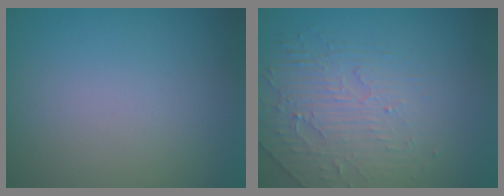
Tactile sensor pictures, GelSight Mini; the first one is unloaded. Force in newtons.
{"total": 2.8, "press": 2.3, "slide": 1.6}